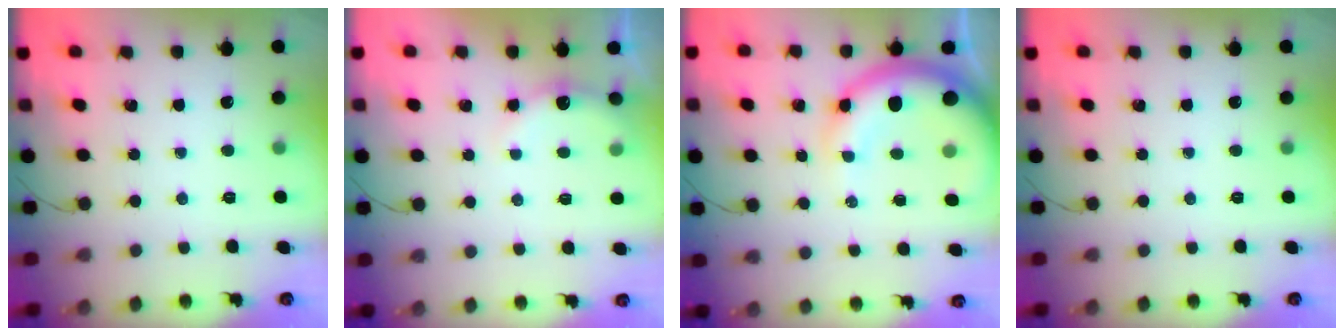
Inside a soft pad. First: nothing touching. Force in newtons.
{"total": 6.7, "press": 6.5, "slide": 1.4}
{"total": 12.2, "press": 11.9, "slide": 2.7}
{"total": 0.0}